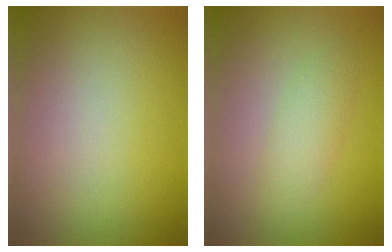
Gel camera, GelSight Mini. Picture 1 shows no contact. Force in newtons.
{"total": 2.0, "press": 2.0, "slide": 0.1}